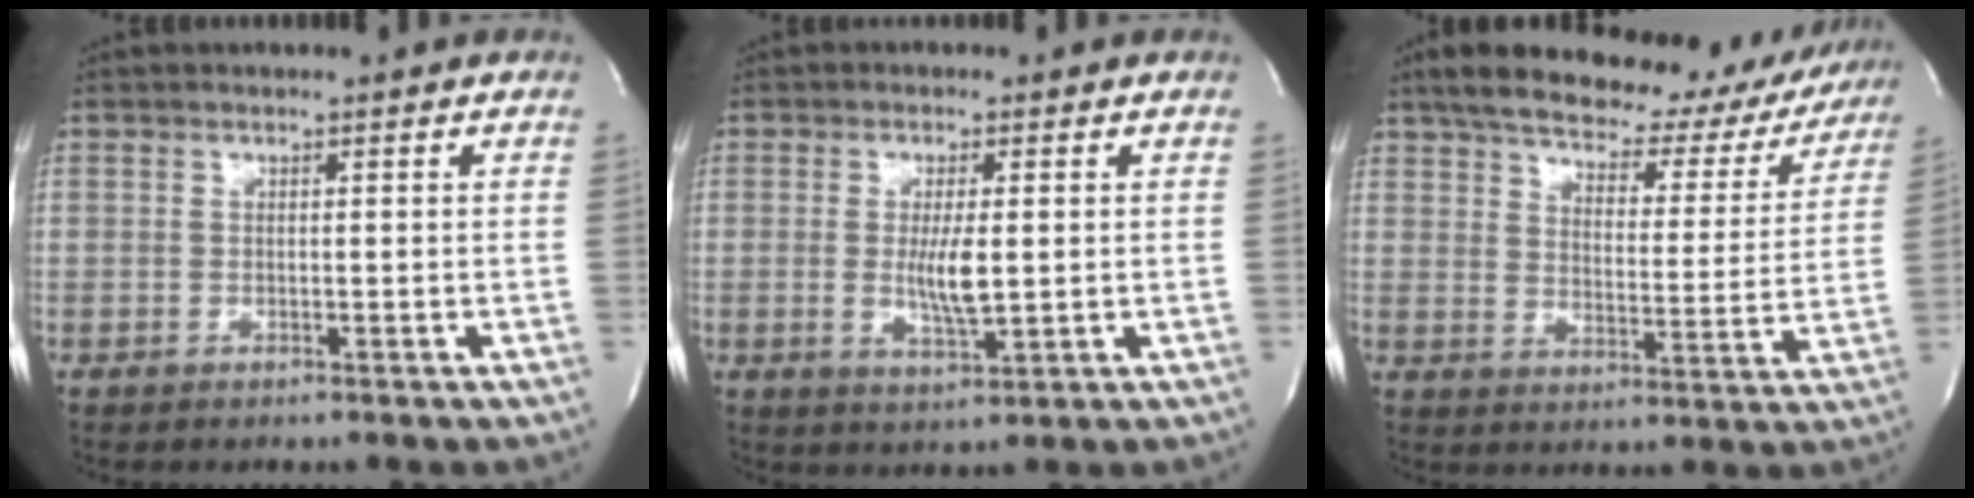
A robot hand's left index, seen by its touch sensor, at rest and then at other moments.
{"total": 5.1, "force": [0.0, 1.1, 5.0], "torque": [-0.095, -0.009, 0.003]}
{"total": 23.7, "force": [19.9, 8.2, 9.9], "torque": [-0.151, 0.008, 0.251]}